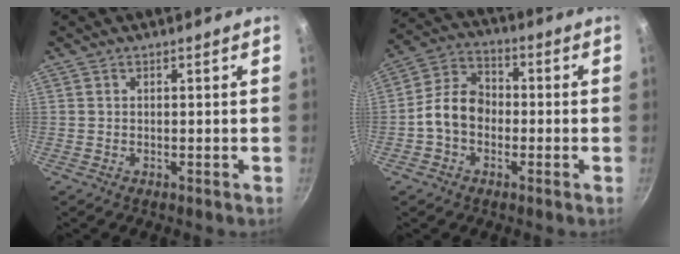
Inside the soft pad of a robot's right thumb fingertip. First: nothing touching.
{"total": 8.9, "force": [-1.7, 6.8, 5.6], "torque": [-0.076, 0.031, -0.049]}